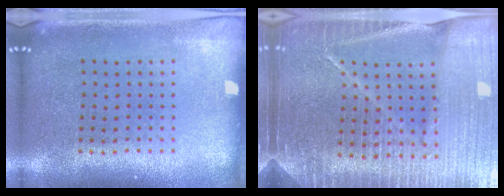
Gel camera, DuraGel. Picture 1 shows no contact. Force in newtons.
{"total": 5.6, "press": 4.9, "slide": 2.7}